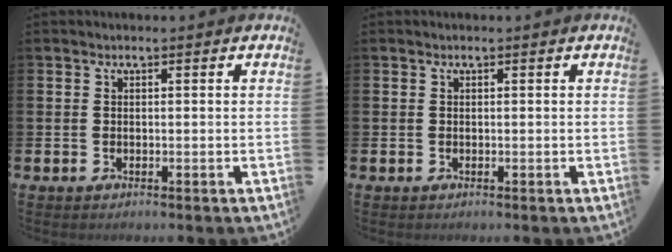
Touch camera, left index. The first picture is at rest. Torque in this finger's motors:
{"motor_torque": [0.00, 0.00, 0.00, 0.01]}